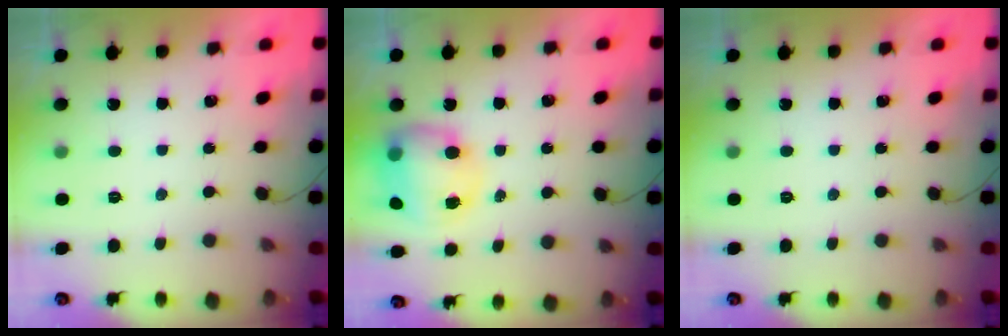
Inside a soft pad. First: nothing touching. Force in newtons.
{"total": 10.1, "press": 9.7, "slide": 2.8}
{"total": 0.0}